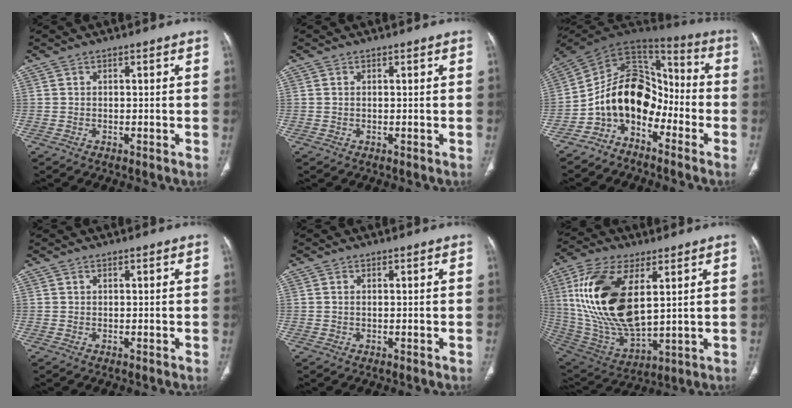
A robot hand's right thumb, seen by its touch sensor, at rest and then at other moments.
{"total": 0.0}
{"total": 14.7, "force": [-6.3, 9.8, 8.9], "torque": [-0.125, 0.097, -0.126]}
{"total": 0.0}
{"total": 0.5, "force": [0.1, 0.3, 0.5], "torque": [-0.014, 0.003, 0.004]}
{"total": 23.0, "force": [5.7, 11.1, 19.3], "torque": [-0.386, -0.029, 0.115]}